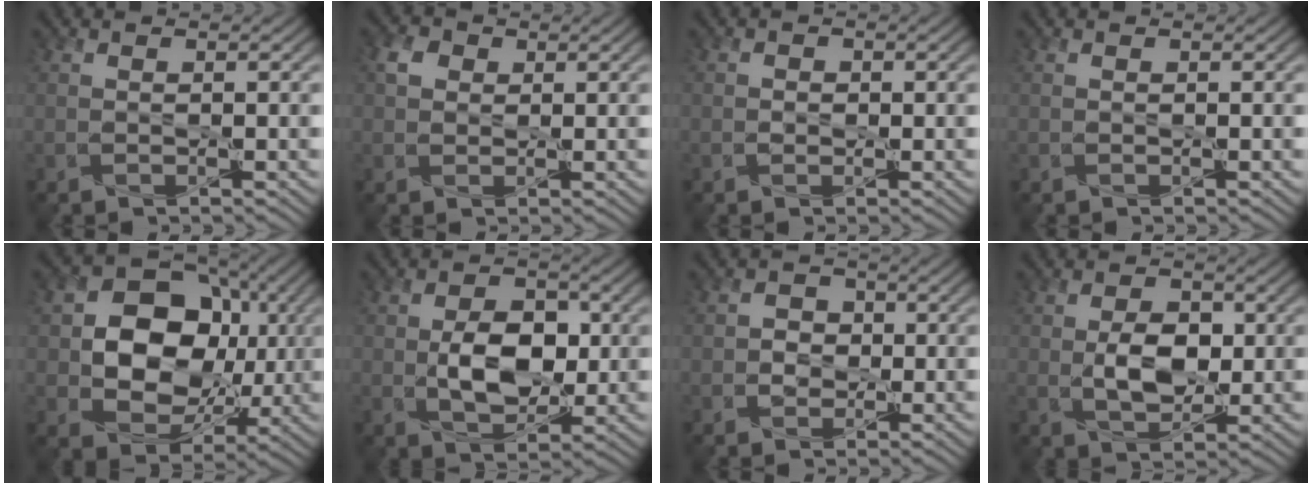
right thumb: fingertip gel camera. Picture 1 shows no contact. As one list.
[{"total": 2.5, "force": [0.7, 2.1, 1.2], "torque": [-0.029, 0.002, 0.010]}, {"total": 1.0, "force": [-0.4, 0.9, 0.4], "torque": [-0.008, -0.003, -0.010]}, {"total": 0.0}, {"total": 13.4, "force": [0.9, 10.6, 8.2], "torque": [-0.154, 0.001, 0.012]}, {"total": 6.9, "force": [-0.5, 4.4, 5.4], "torque": [-0.098, -0.006, -0.011]}, {"total": 2.9, "force": [-0.5, 2.7, 1.0], "torque": [-0.013, 0.003, -0.026]}, {"total": 5.1, "force": [-0.3, 3.2, 4.0], "torque": [-0.076, -0.004, -0.004]}]